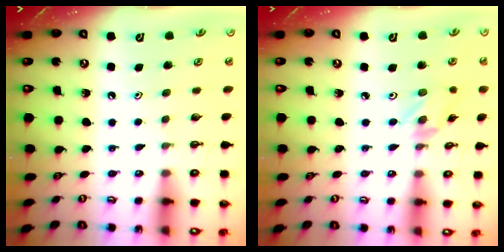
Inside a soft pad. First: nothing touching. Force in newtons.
{"total": 2.1, "press": 2.1, "slide": 0.3}